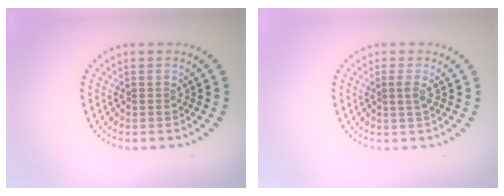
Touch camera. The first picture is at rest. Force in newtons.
{"total": 1.2, "press": 1.0, "slide": 0.6}